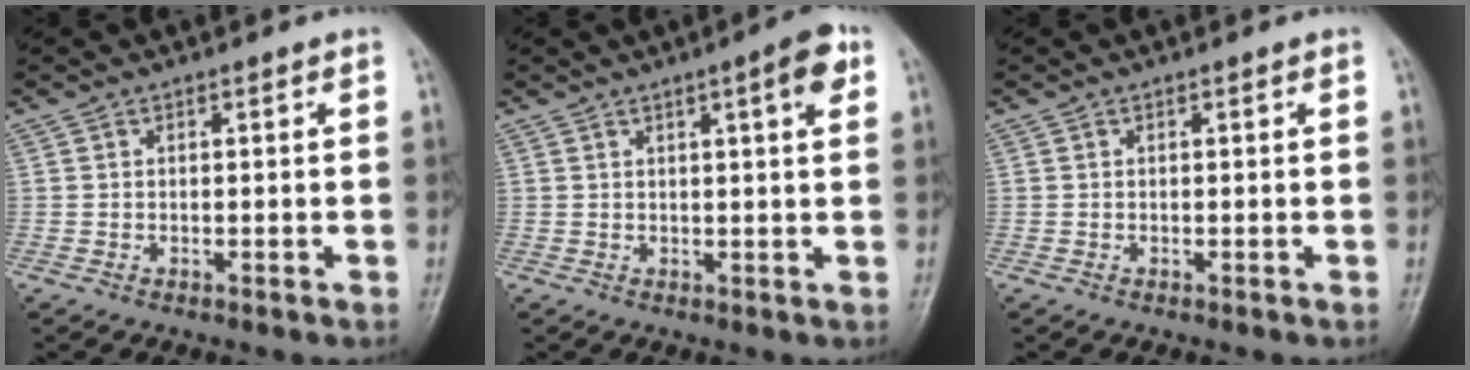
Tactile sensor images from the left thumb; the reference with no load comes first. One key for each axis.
{"total": 5.4, "fx": 2.3, "fy": 0.5, "fz": 4.9, "tx": -0.067, "ty": -0.003, "tz": 0.031}
{"total": 0.0}